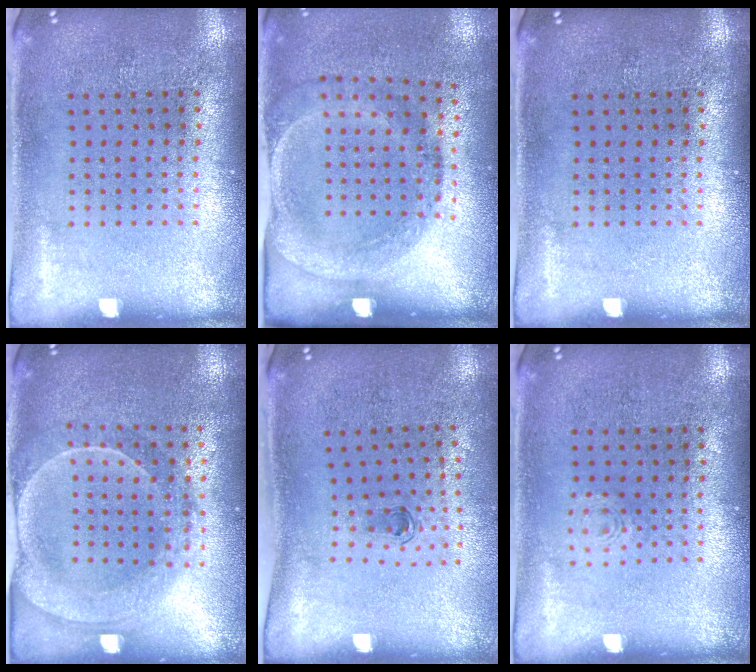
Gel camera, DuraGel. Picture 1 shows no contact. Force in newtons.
{"total": 1.8, "press": 1.1, "slide": 1.4}
{"total": 0.0}
{"total": 2.1, "press": 2.0, "slide": 0.7}
{"total": 0.6, "press": 0.4, "slide": 0.5}
{"total": 0.8, "press": 0.8, "slide": 0.2}